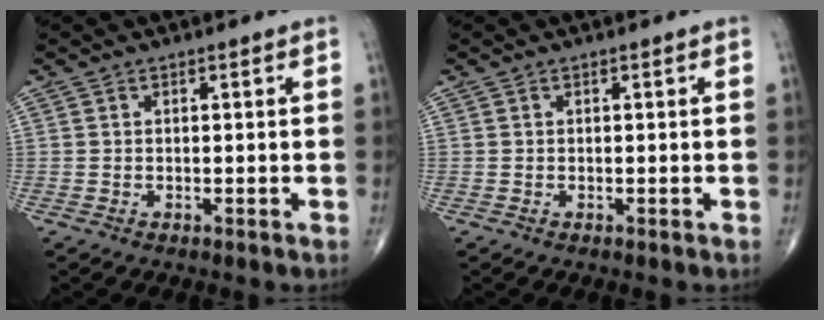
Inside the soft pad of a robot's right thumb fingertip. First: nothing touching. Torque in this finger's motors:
{"motor_torque": [0.03, 0.02, 0.00, 0.00, 0.00]}